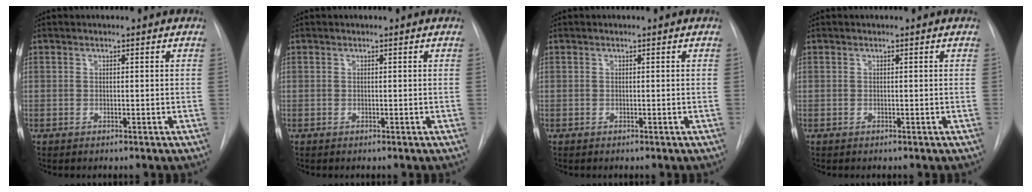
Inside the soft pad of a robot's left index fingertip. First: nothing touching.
{"total": 0.0}
{"total": 0.0}
{"total": 0.0}